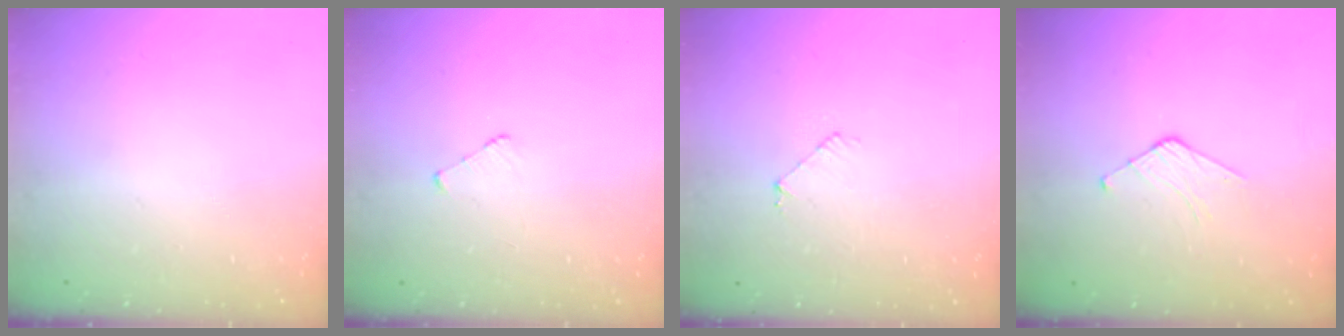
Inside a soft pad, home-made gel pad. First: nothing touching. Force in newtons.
{"total": 3.0, "press": 2.9, "slide": 0.3}
{"total": 3.8, "press": 3.8, "slide": 0.3}
{"total": 4.1, "press": 4.0, "slide": 0.4}